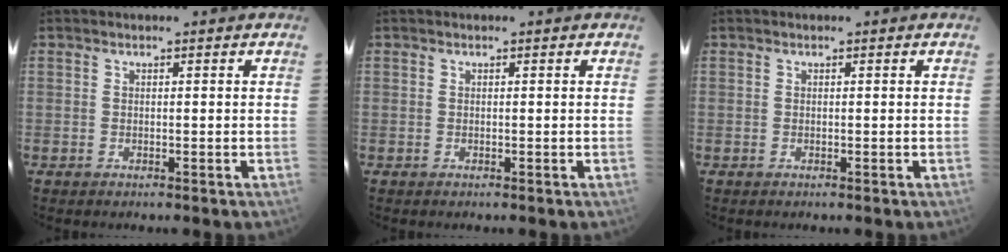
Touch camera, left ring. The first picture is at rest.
{"total": 0.0}
{"total": 0.0}